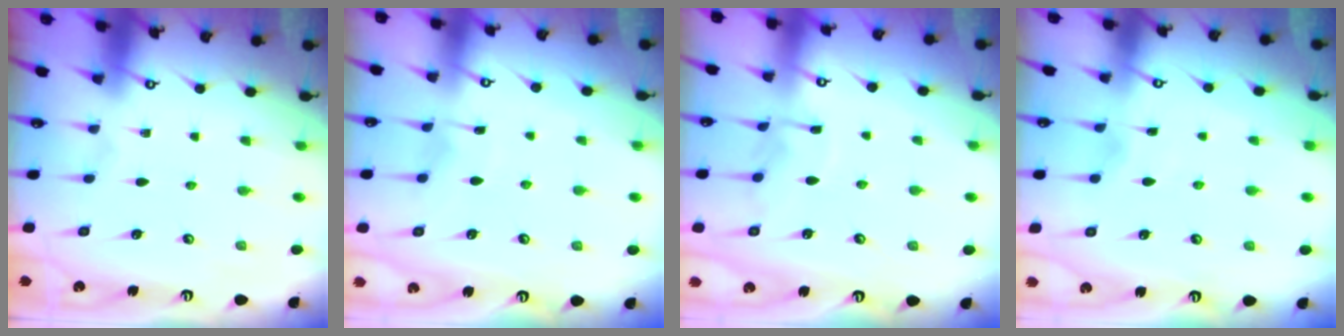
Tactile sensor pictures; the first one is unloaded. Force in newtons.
{"total": 5.1, "press": 5.1, "slide": 0.6}
{"total": 5.5, "press": 5.5, "slide": 0.5}
{"total": 3.0, "press": 2.9, "slide": 0.4}